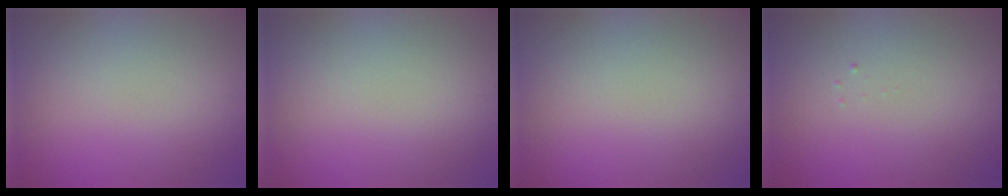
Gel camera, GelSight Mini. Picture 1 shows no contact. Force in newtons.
{"total": 0.0}
{"total": 0.0}
{"total": 0.0}